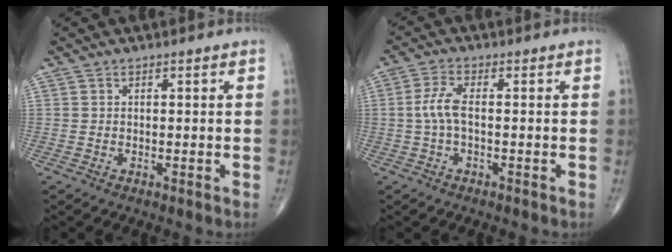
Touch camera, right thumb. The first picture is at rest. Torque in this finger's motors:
{"motor_torque": [-0.14, 0.43, 0.87, -0.02, 0.03]}